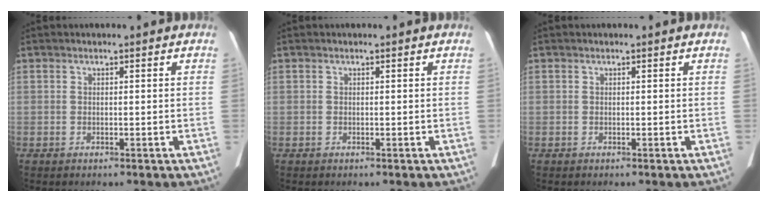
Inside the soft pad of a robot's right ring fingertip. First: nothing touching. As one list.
[{"total": 0.0}, {"total": 0.0}]